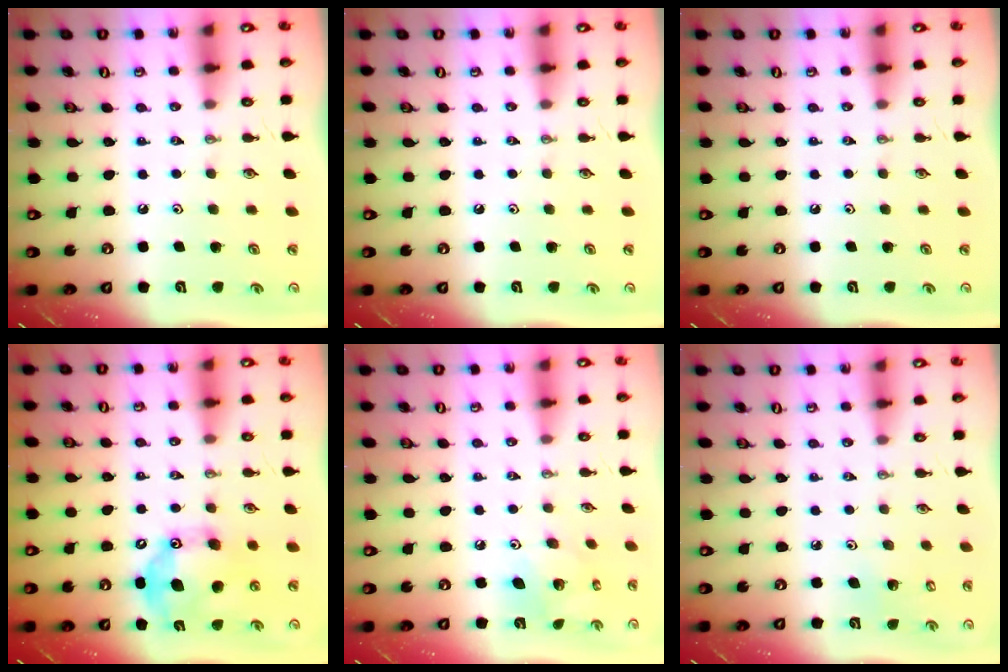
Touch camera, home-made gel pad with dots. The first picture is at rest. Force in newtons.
{"total": 0.0}
{"total": 0.0}
{"total": 16.4, "press": 16.4, "slide": 0.3}
{"total": 8.3, "press": 8.3, "slide": 0.1}
{"total": 3.0, "press": 3.0, "slide": 0.2}